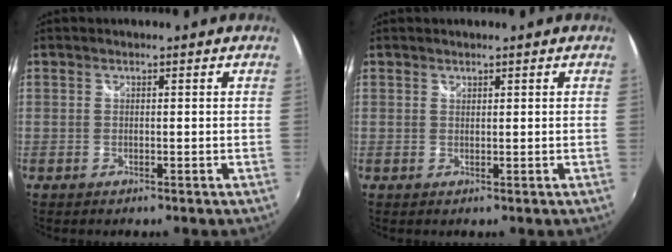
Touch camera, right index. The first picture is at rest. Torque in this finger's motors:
{"motor_torque": [0.05, 0.06, -0.05, 0.00]}